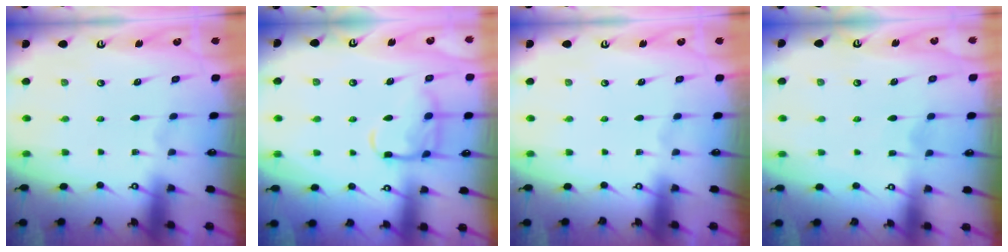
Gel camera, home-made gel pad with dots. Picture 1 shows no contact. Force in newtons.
{"total": 13.1, "press": 13.1, "slide": 1.1}
{"total": 0.0}
{"total": 3.5, "press": 3.4, "slide": 0.4}